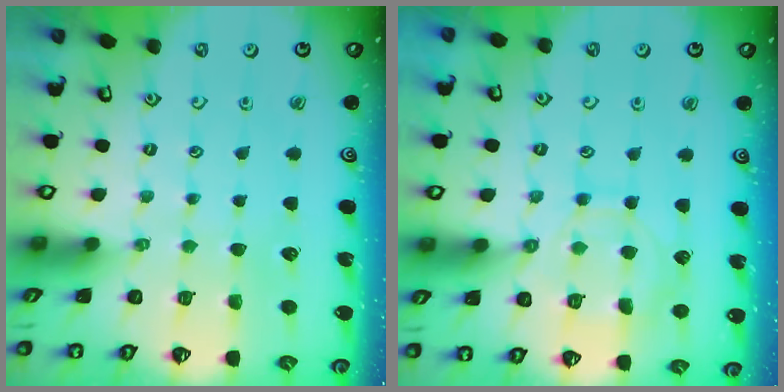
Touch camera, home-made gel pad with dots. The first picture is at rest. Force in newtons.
{"total": 10.2, "press": 10.1, "slide": 0.8}